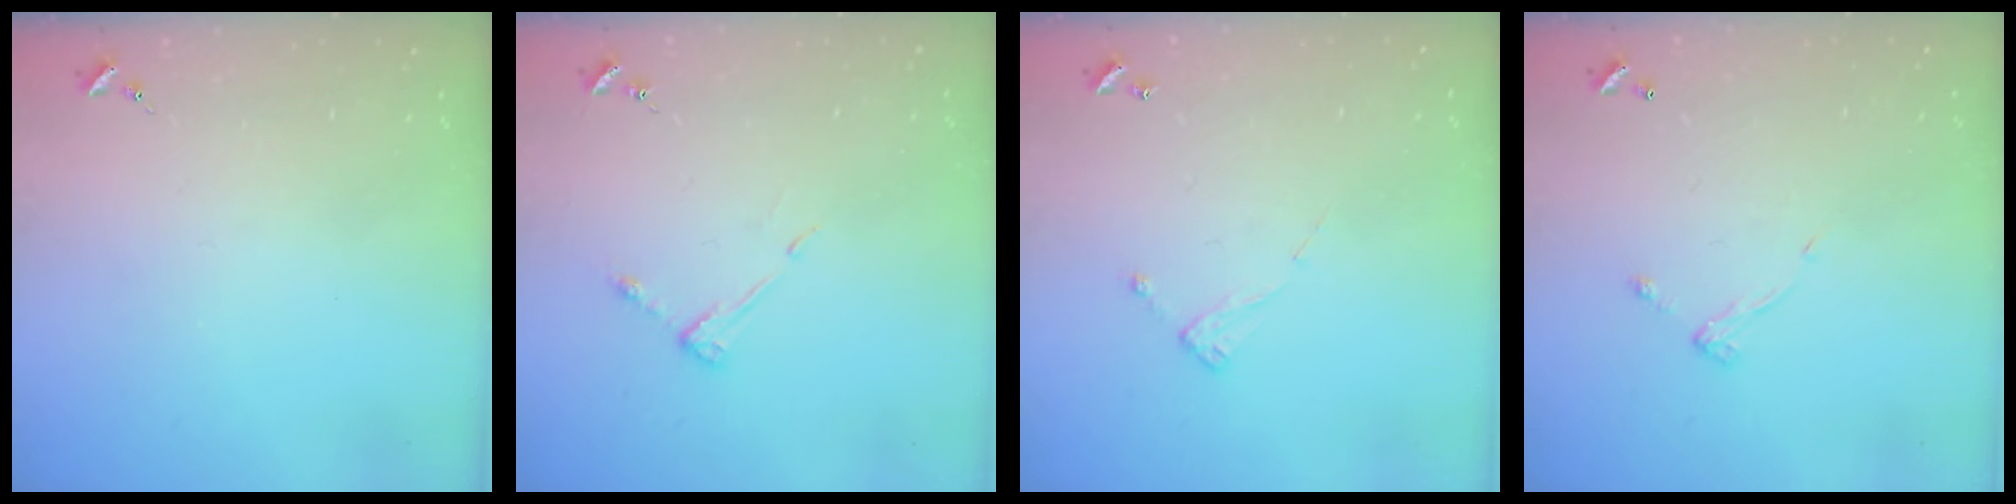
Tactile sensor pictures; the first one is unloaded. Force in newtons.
{"total": 5.0, "press": 4.9, "slide": 0.4}
{"total": 6.4, "press": 6.4, "slide": 0.4}
{"total": 5.4, "press": 5.4, "slide": 0.4}